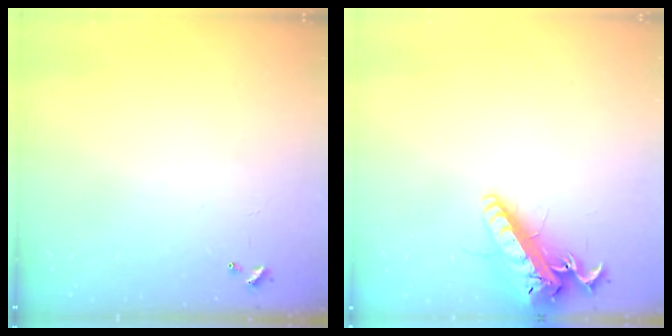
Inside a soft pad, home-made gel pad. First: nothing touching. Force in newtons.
{"total": 20.4, "press": 19.9, "slide": 4.5}